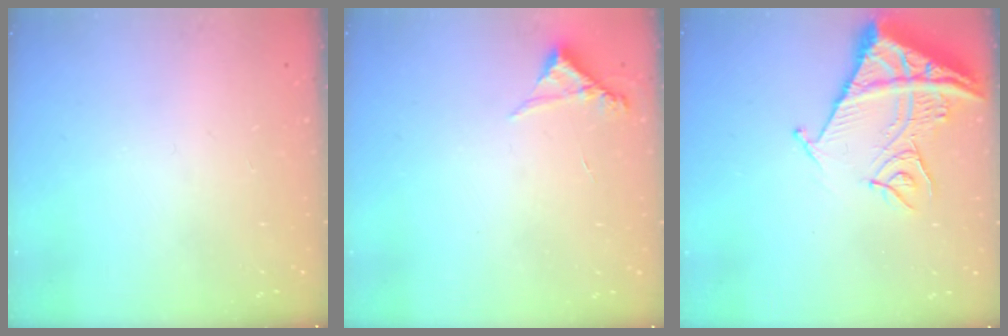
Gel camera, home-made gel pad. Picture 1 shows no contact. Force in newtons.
{"total": 4.5, "press": 4.5, "slide": 0.3}
{"total": 14.1, "press": 14.0, "slide": 1.6}